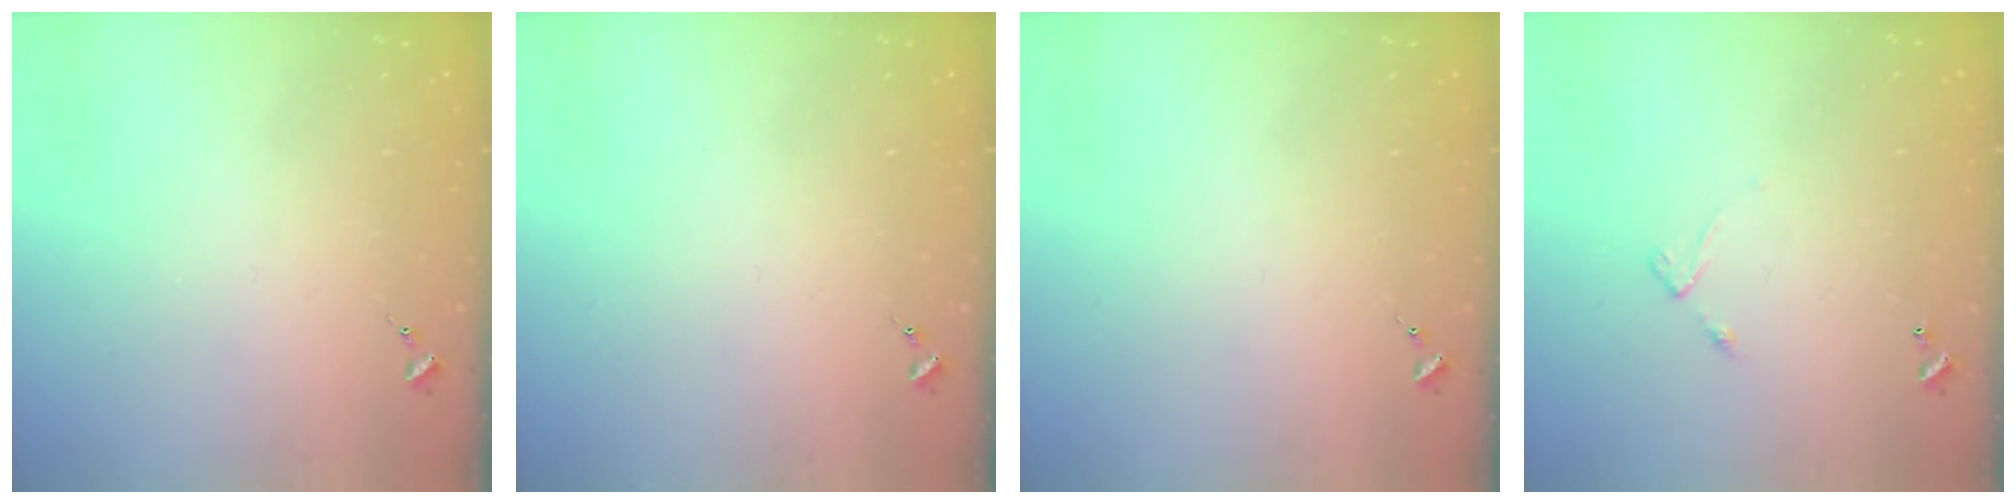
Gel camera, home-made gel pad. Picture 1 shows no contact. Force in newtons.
{"total": 0.0}
{"total": 0.0}
{"total": 5.1, "press": 5.1, "slide": 0.4}